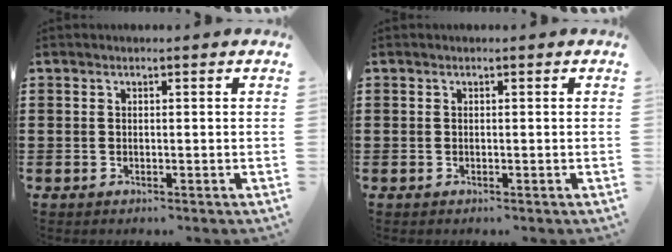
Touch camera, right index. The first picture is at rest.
{"total": 0.0}